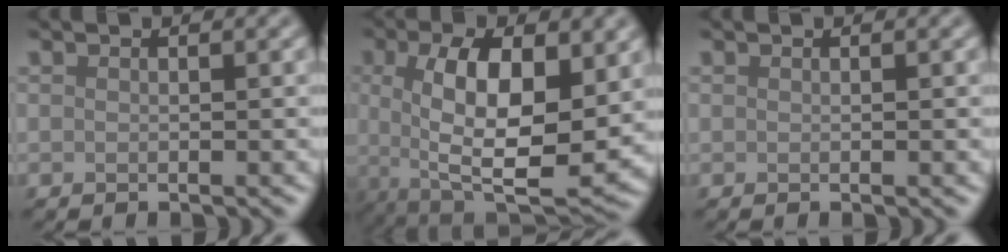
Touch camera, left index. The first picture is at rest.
{"total": 11.5, "force": [1.2, 5.0, 10.3], "torque": [-0.172, -0.007, 0.018]}
{"total": 0.0}